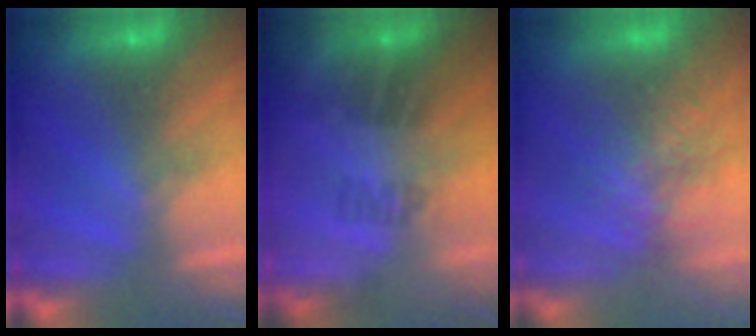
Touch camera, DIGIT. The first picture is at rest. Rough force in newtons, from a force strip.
{"total": 2.3}
{"total": 3.0}